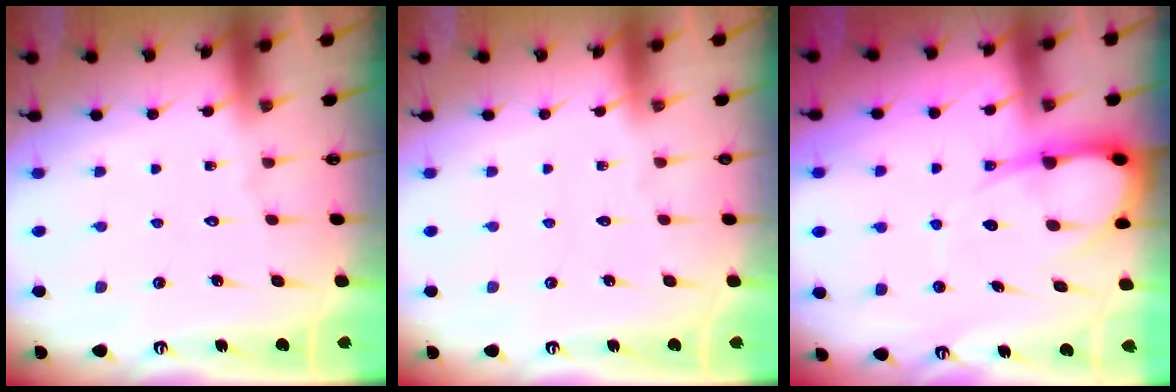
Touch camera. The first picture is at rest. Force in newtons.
{"total": 0.0}
{"total": 8.8, "press": 8.7, "slide": 1.1}